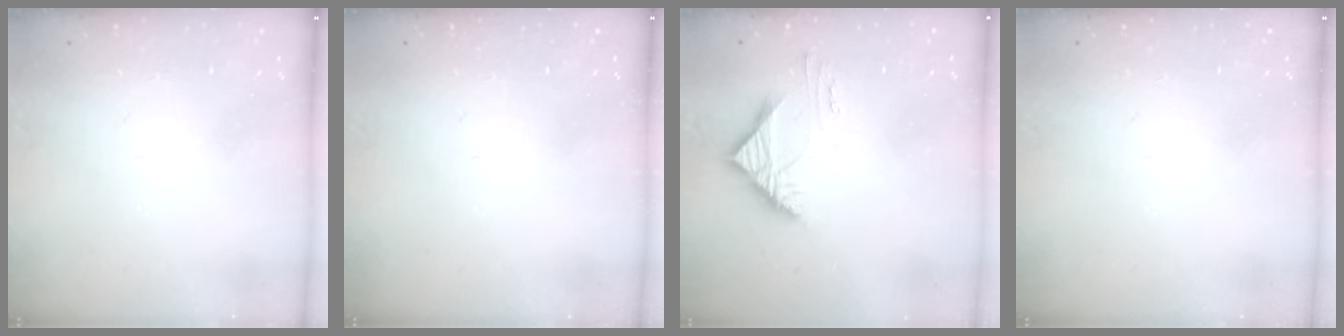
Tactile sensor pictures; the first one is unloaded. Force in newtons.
{"total": 0.0}
{"total": 4.3, "press": 4.3, "slide": 0.5}
{"total": 0.0}